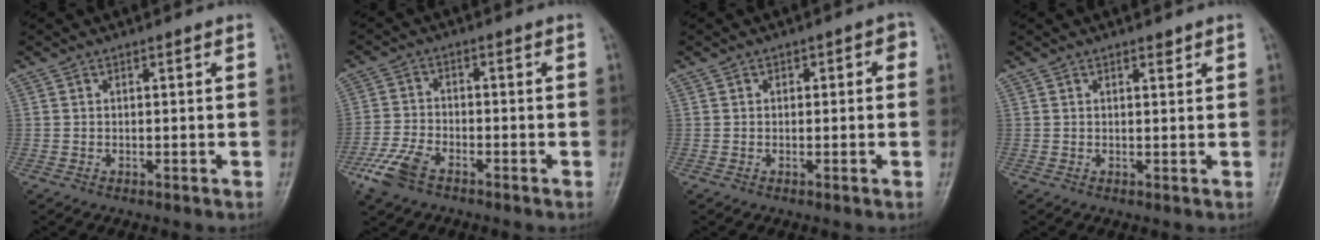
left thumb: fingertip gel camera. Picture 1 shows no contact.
{"total": 6.8, "force": [-4.3, 3.3, 4.0], "torque": [-0.094, 0.010, -0.087]}
{"total": 2.3, "force": [0.2, 1.7, 1.6], "torque": [-0.001, 0.012, -0.004]}
{"total": 1.1, "force": [0.9, 0.4, 0.6], "torque": [-0.006, -0.005, 0.012]}